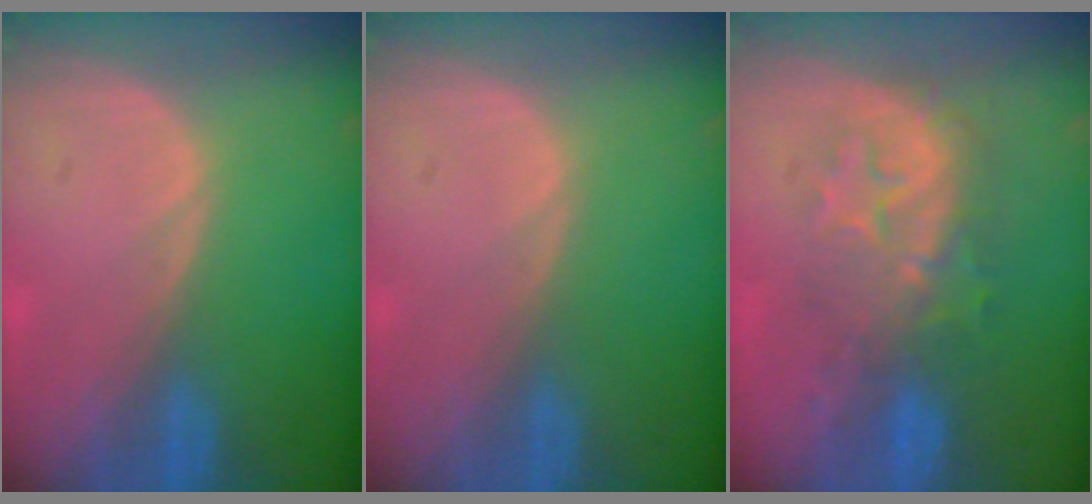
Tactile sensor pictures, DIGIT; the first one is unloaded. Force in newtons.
{"total": 0.0}
{"total": 8.1, "press": 8.0, "slide": 1.2}